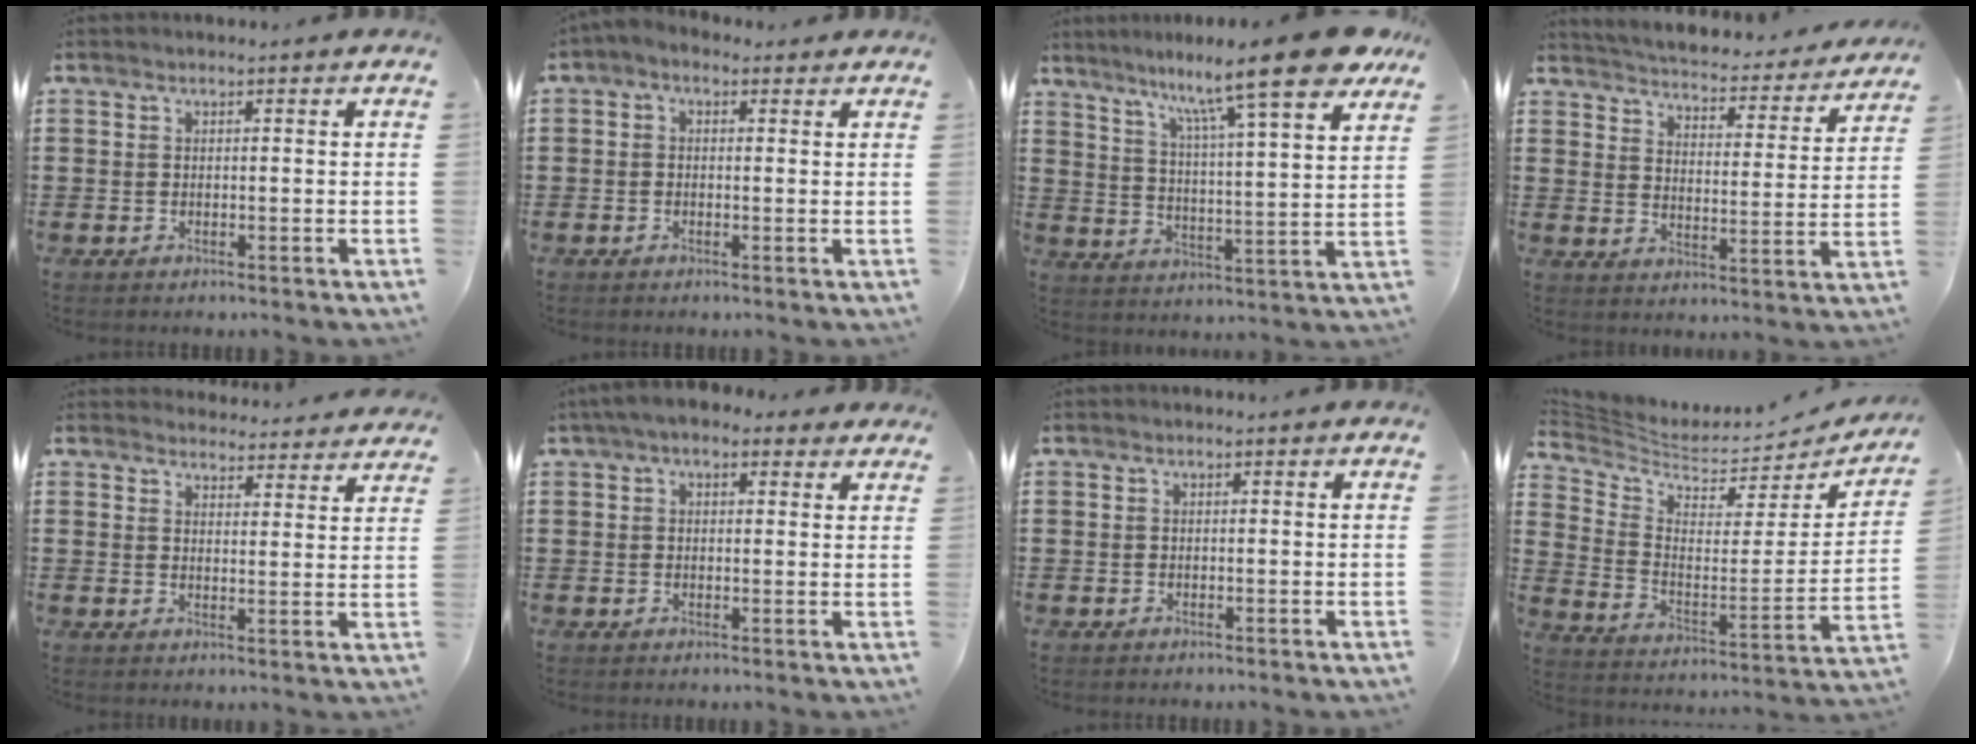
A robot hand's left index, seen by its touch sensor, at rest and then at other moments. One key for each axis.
{"total": 1.3, "fx": -0.4, "fy": 0.8, "fz": 1.0, "tx": -0.028, "ty": -0.001, "tz": -0.010}
{"total": 13.4, "fx": 10.7, "fy": -0.1, "fz": 8.0, "tx": -0.149, "ty": -0.069, "tz": 0.167}
{"total": 3.2, "fx": 3.2, "fy": 0.0, "fz": 0.3, "tx": -0.028, "ty": -0.034, "tz": 0.046}
{"total": 3.8, "fx": 3.7, "fy": 0.4, "fz": 0.0, "tx": -0.006, "ty": -0.023, "tz": 0.066}
{"total": 3.5, "fx": 2.3, "fy": 1.8, "fz": 1.9, "tx": -0.045, "ty": 0.005, "tz": 0.042}
{"total": 0.0}
{"total": 4.0, "fx": 3.8, "fy": 1.1, "fz": 0.9, "tx": -0.049, "ty": -0.047, "tz": 0.060}